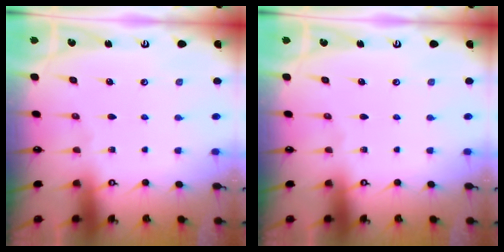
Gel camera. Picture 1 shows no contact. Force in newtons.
{"total": 0.0}